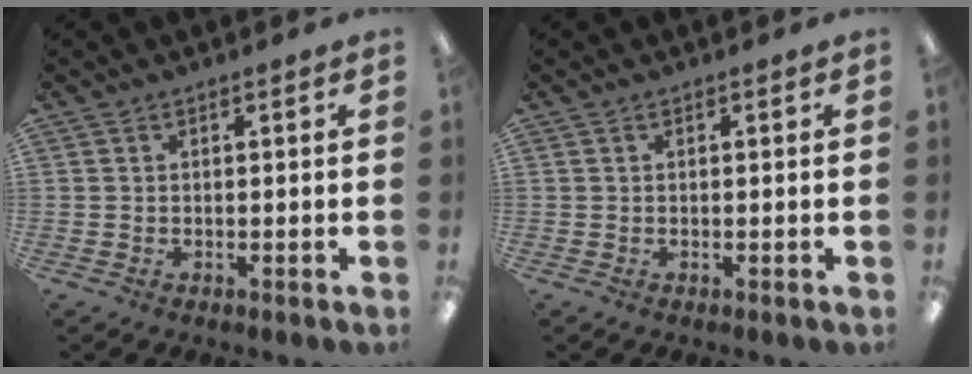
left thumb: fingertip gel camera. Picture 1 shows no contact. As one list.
[{"total": 0.0}]